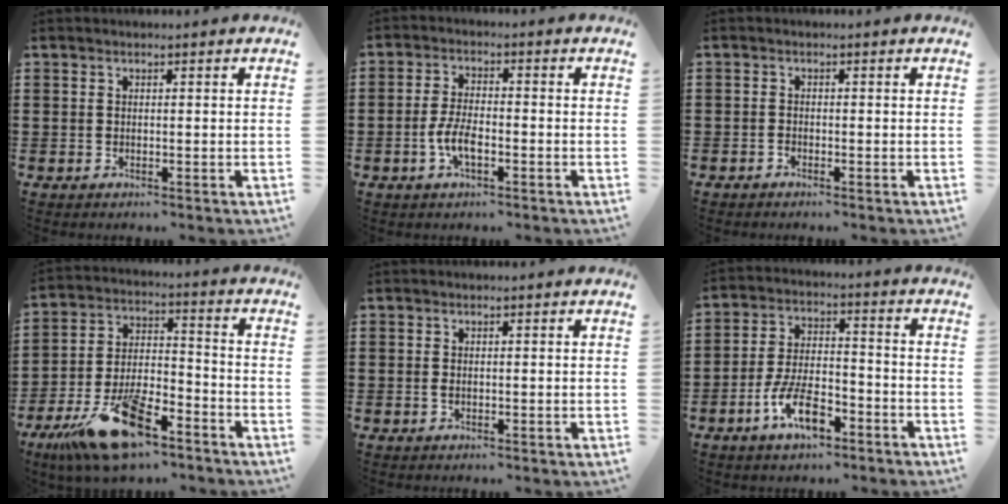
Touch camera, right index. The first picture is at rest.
{"total": 4.8, "force": [-1.7, 1.7, 4.2], "torque": [-0.101, -0.007, -0.038]}
{"total": 0.6, "force": [-0.5, 0.1, 0.0], "torque": [-0.001, -0.001, -0.010]}
{"total": 16.3, "force": [-10.9, 5.5, 10.9], "torque": [-0.206, 0.037, -0.187]}
{"total": 0.6, "force": [-0.1, 0.1, 0.5], "torque": [-0.013, -0.005, -0.001]}
{"total": 9.3, "force": [-5.0, 3.6, 6.9], "torque": [-0.149, 0.002, -0.093]}